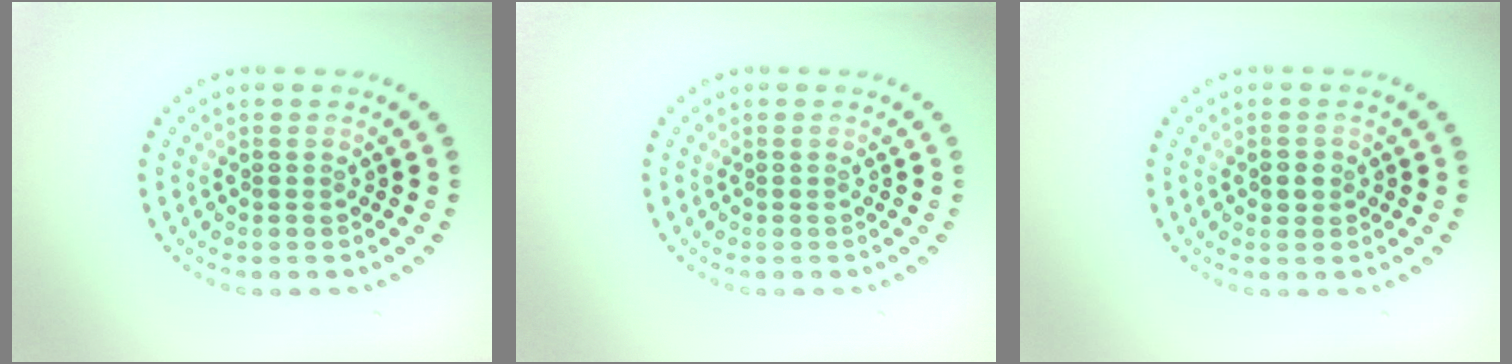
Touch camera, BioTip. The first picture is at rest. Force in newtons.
{"total": 0.0}
{"total": 1.1, "press": 1.1, "slide": 0.4}